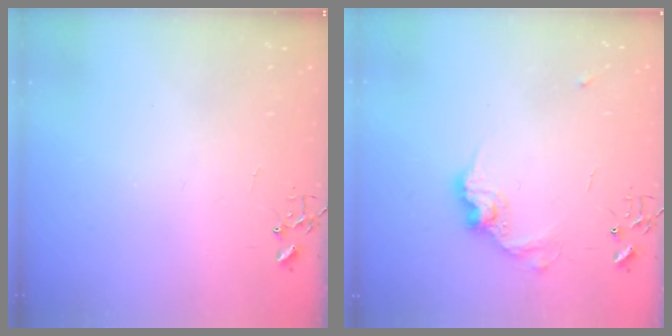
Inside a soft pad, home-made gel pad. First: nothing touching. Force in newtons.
{"total": 11.8, "press": 11.8, "slide": 0.6}